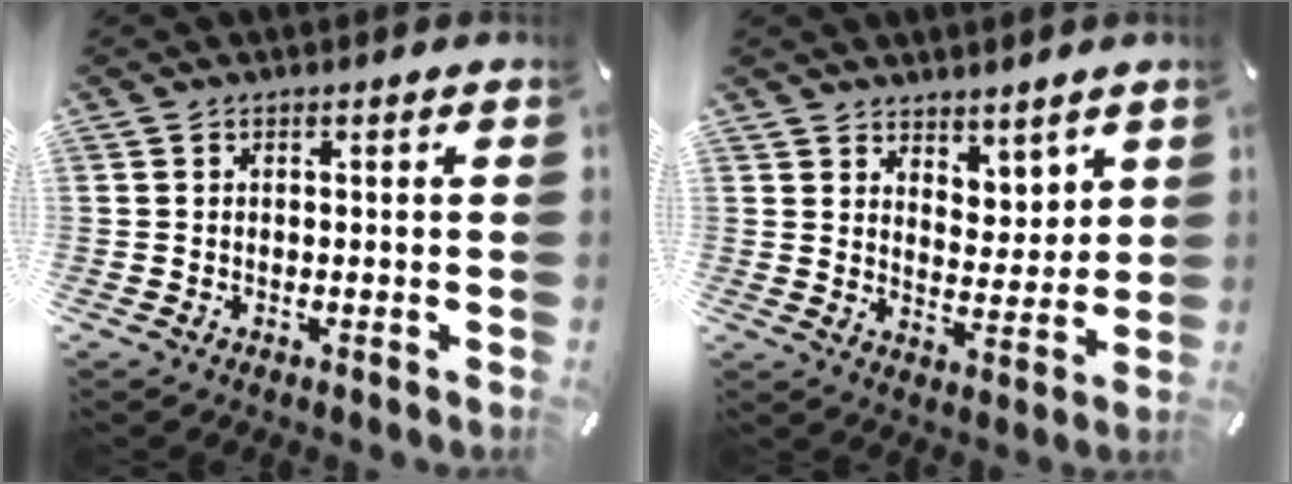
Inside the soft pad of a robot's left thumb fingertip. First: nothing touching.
{"total": 5.9, "force": [4.9, 3.3, -0.5], "torque": [0.008, -0.041, 0.092]}